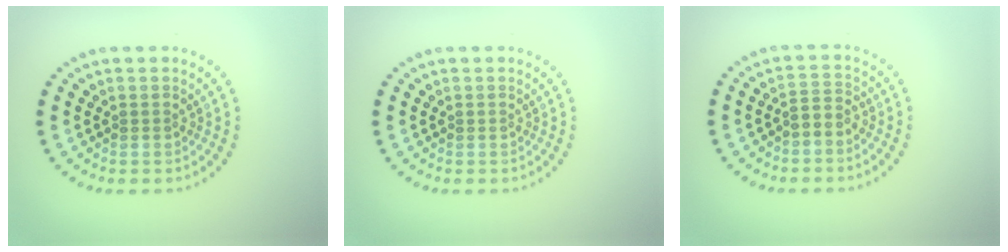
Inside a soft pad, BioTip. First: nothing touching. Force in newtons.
{"total": 0.0}
{"total": 1.8, "press": 1.2, "slide": 1.2}